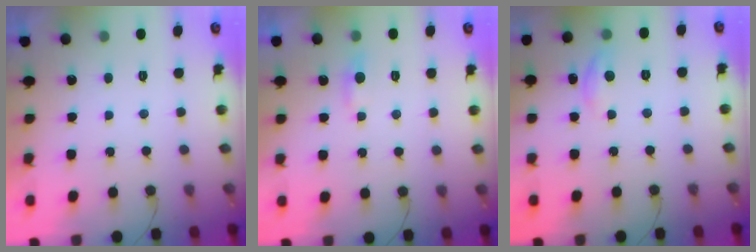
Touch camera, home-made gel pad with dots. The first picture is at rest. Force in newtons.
{"total": 3.3, "press": 3.3, "slide": 0.4}
{"total": 5.4, "press": 5.4, "slide": 0.5}